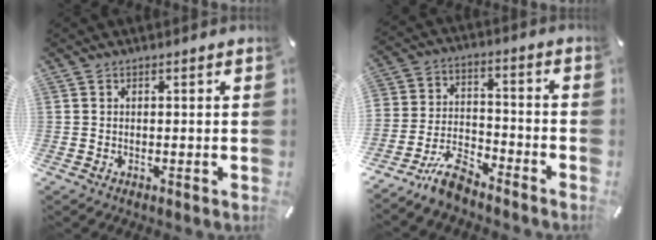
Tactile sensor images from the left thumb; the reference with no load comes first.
{"total": 10.8, "force": [-9.2, 4.5, 3.2], "torque": [-0.059, 0.055, -0.177]}